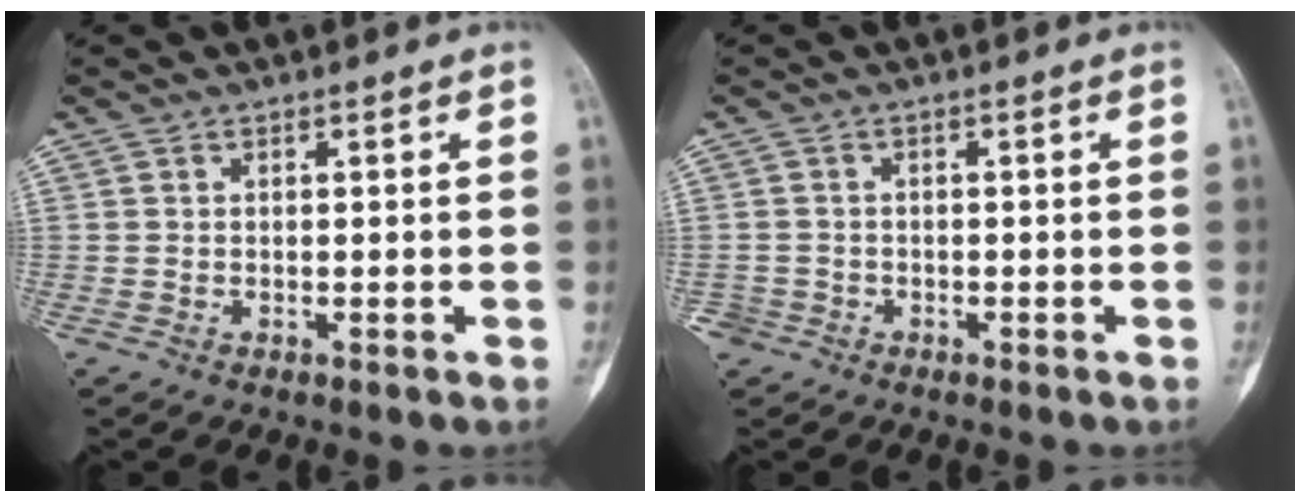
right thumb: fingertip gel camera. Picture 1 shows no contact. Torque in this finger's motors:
{"motor_torque": [-0.16, -0.15, -0.03, -0.18, -0.04]}